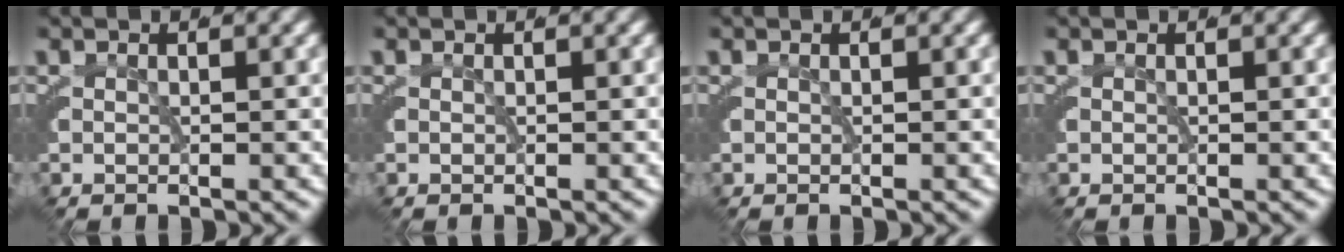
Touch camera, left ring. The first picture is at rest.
{"total": 0.0}
{"total": 0.0}
{"total": 0.0}